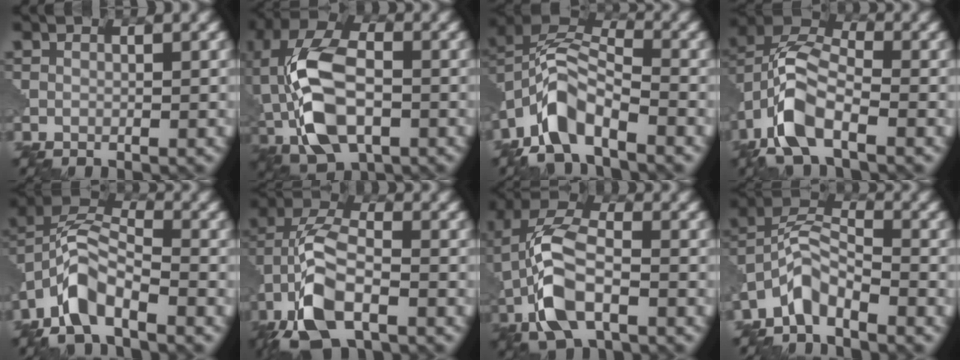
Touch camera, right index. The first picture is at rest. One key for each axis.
{"total": 10.9, "fx": -2.4, "fy": 6.3, "fz": 8.6, "tx": -0.182, "ty": 0.002, "tz": -0.060}
{"total": 7.6, "fx": -4.6, "fy": 3.2, "fz": 5.1, "tx": -0.095, "ty": 0.008, "tz": -0.101}
{"total": 8.2, "fx": -3.6, "fy": 3.7, "fz": 6.3, "tx": -0.132, "ty": 0.011, "tz": -0.083}
{"total": 6.8, "fx": -4.1, "fy": 2.8, "fz": 4.7, "tx": -0.091, "ty": 0.010, "tz": -0.091}
{"total": 8.0, "fx": -3.7, "fy": 3.4, "fz": 6.3, "tx": -0.136, "ty": 0.010, "tz": -0.083}
{"total": 7.9, "fx": -2.4, "fy": 3.8, "fz": 6.6, "tx": -0.148, "ty": 0.011, "tz": -0.057}
{"total": 4.0, "fx": -3.1, "fy": 1.3, "fz": 2.2, "tx": -0.043, "ty": 0.016, "tz": -0.071}